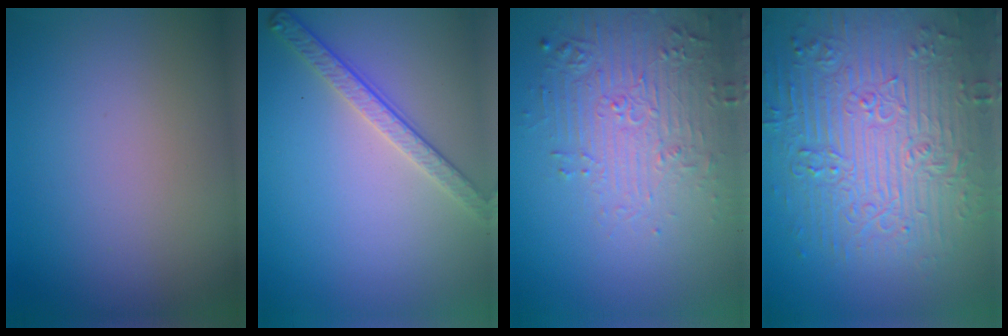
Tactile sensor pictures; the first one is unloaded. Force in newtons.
{"total": 2.8, "press": 2.6, "slide": 1.1}
{"total": 5.4, "press": 3.8, "slide": 3.8}
{"total": 9.4, "press": 6.8, "slide": 6.5}